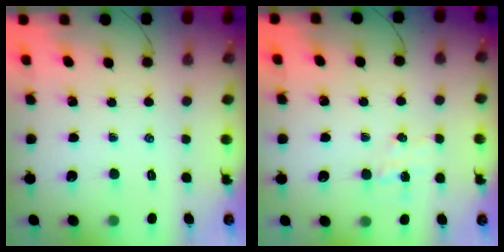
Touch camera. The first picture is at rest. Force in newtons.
{"total": 5.8, "press": 5.7, "slide": 1.4}